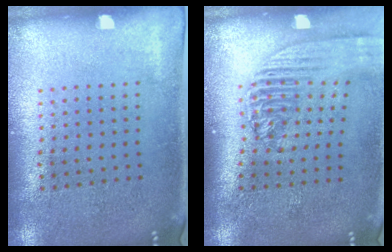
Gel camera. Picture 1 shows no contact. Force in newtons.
{"total": 2.2, "press": 1.7, "slide": 1.3}